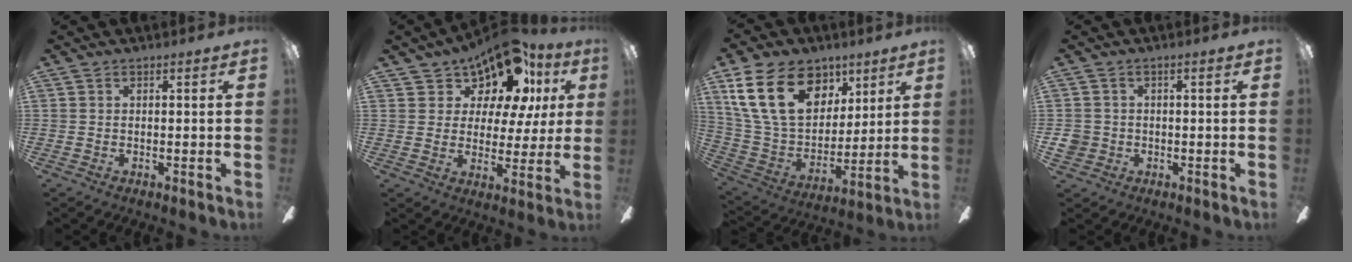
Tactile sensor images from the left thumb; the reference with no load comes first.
{"total": 14.7, "force": [10.8, 7.2, 7.0], "torque": [-0.122, -0.071, 0.188]}
{"total": 22.9, "force": [11.0, 15.1, 13.2], "torque": [-0.264, -0.039, 0.197]}
{"total": 3.2, "force": [-0.8, 2.9, 1.0], "torque": [-0.024, 0.003, -0.016]}